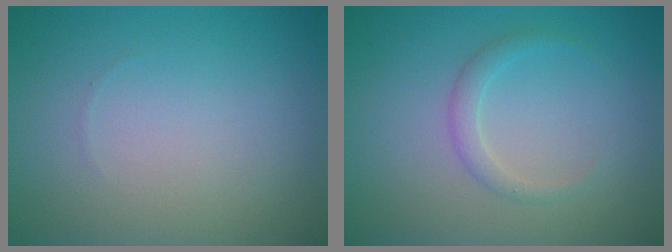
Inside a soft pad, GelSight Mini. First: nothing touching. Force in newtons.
{"total": 1.5, "press": 1.5, "slide": 0.2}